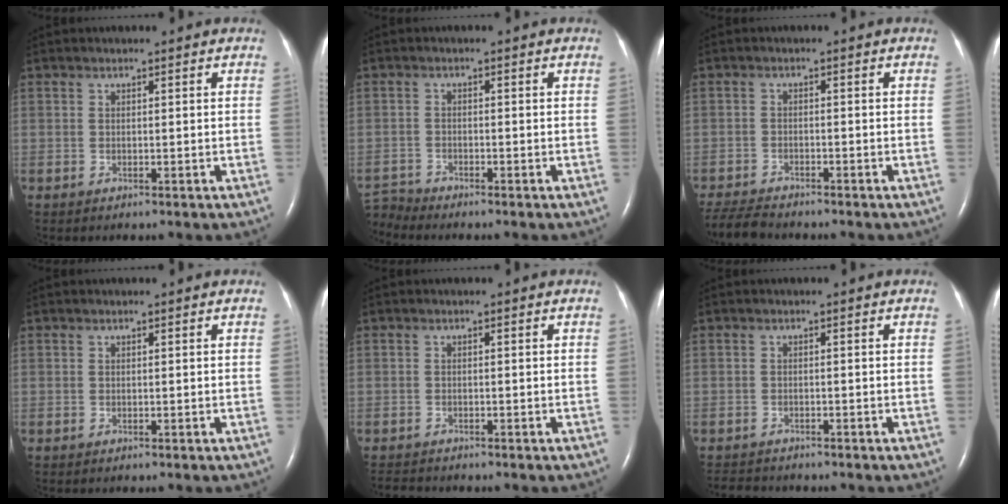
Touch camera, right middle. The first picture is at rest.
{"total": 3.6, "force": [-3.5, -0.5, -0.5], "torque": [0.005, -0.013, -0.066]}
{"total": 5.7, "force": [-5.5, 0.6, 1.6], "torque": [-0.030, -0.022, -0.097]}
{"total": 0.0}
{"total": 2.0, "force": [-2.0, 0.2, 0.2], "torque": [-0.004, -0.009, -0.031]}
{"total": 3.6, "force": [-3.5, 0.9, 0.6], "torque": [-0.007, -0.011, -0.053]}